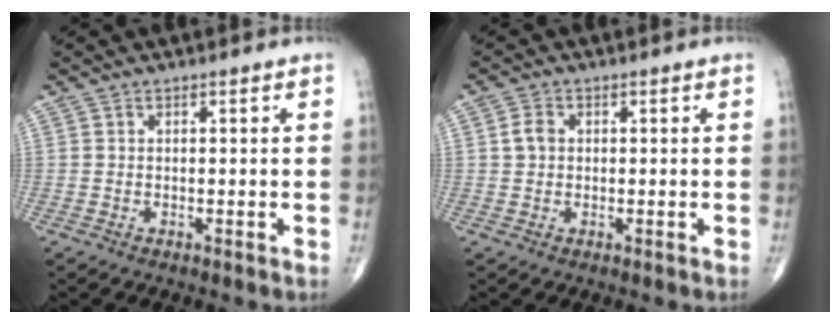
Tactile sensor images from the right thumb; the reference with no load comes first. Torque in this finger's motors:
{"motor_torque": [-0.09, 0.09, 0.15, -0.10, 0.01]}